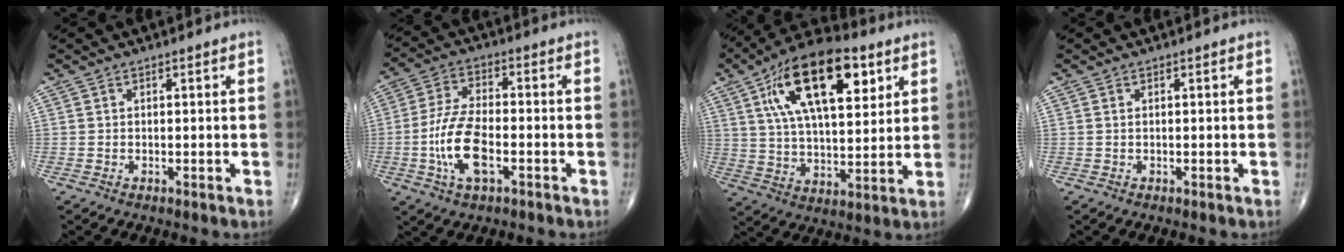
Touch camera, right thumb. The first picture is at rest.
{"total": 10.9, "force": [-3.1, 4.8, 9.3], "torque": [-0.189, 0.014, -0.063]}
{"total": 21.6, "force": [8.8, 9.7, 17.1], "torque": [-0.266, -0.016, 0.146]}
{"total": 0.0}